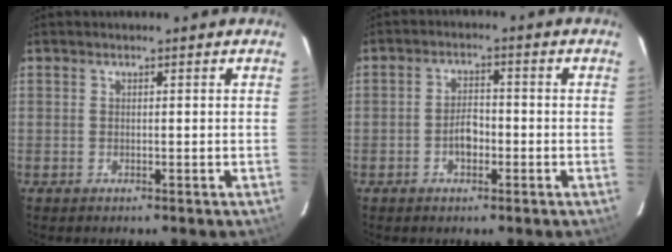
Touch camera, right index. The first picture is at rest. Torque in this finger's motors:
{"motor_torque": [0.48, 0.16, 0.03, 0.02]}